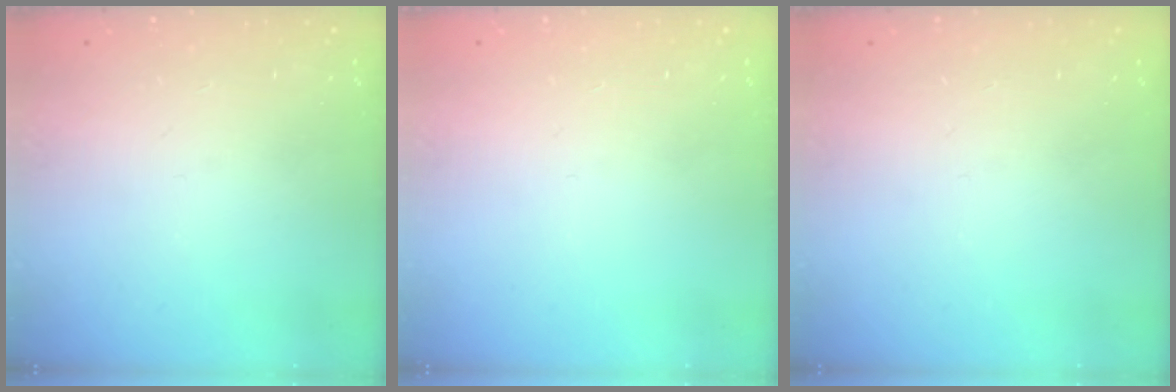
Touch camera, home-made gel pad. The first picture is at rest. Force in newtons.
{"total": 0.0}
{"total": 0.0}